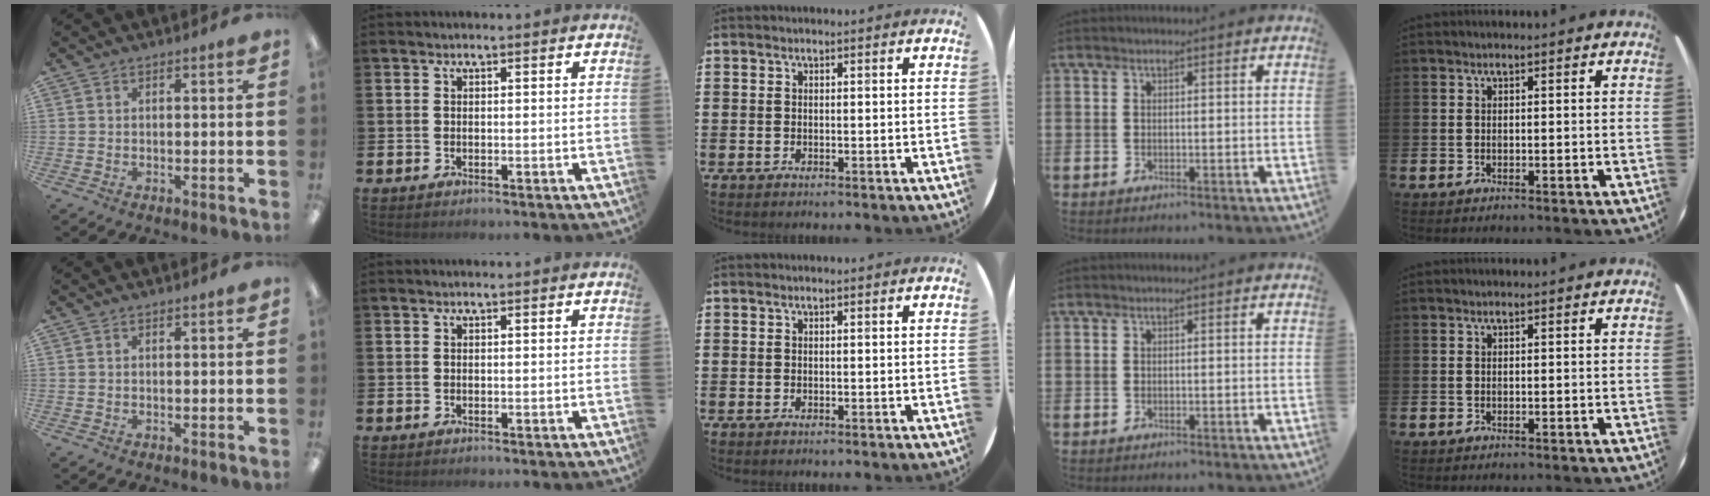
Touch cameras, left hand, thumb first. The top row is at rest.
{}